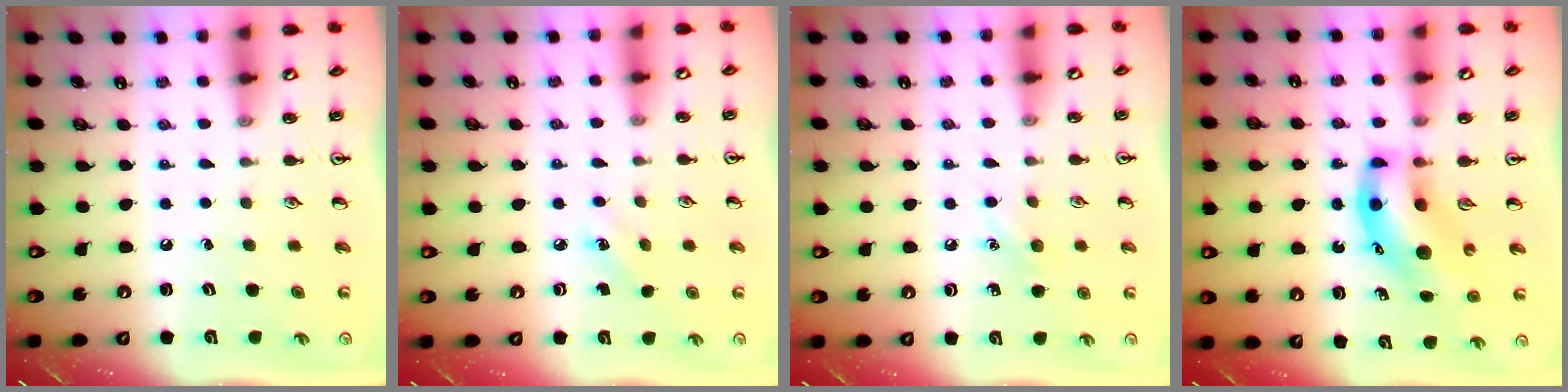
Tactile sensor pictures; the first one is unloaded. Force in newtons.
{"total": 1.9, "press": 1.7, "slide": 0.7}
{"total": 5.7, "press": 5.4, "slide": 1.6}
{"total": 11.6, "press": 11.1, "slide": 3.3}